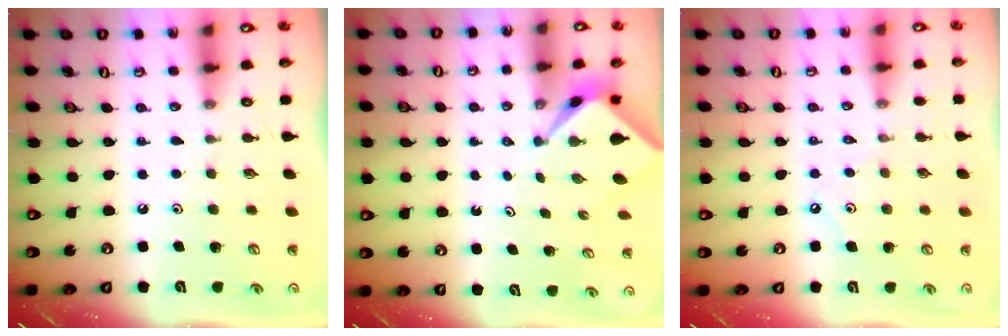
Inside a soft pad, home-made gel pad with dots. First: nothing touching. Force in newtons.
{"total": 1.6, "press": 1.6, "slide": 0.3}
{"total": 4.2, "press": 4.2, "slide": 0.1}